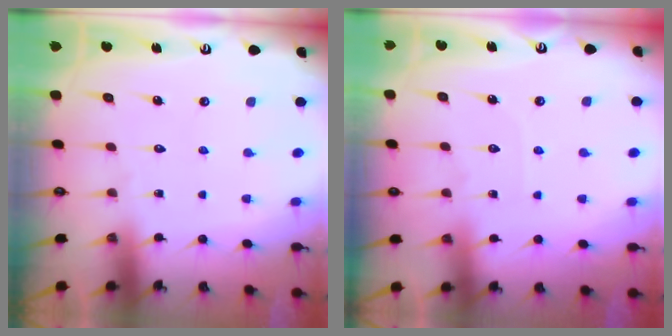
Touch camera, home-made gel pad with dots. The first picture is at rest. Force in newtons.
{"total": 3.5, "press": 3.4, "slide": 0.5}